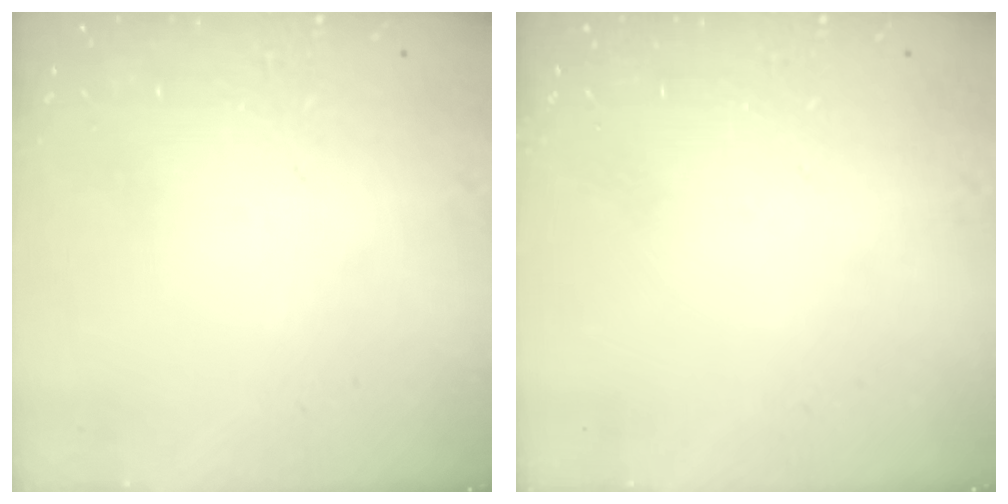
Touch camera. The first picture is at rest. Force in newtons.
{"total": 0.0}